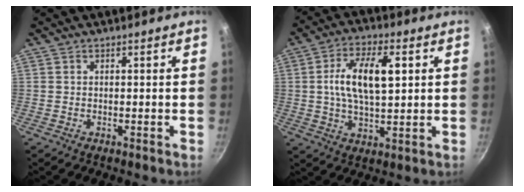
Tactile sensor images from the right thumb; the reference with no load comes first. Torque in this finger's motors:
{"motor_torque": [0.13, 0.12, 0.44, -0.39, 0.21]}